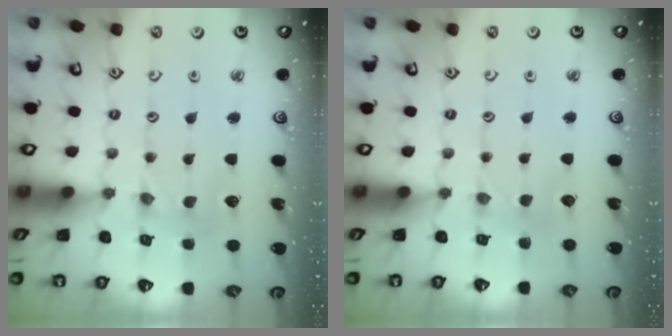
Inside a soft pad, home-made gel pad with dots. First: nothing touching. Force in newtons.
{"total": 2.5, "press": 2.5, "slide": 0.4}